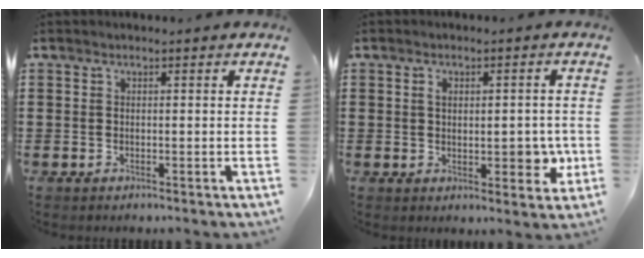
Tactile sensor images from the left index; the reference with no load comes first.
{"total": 5.3, "force": [0.0, 2.6, 4.6], "torque": [-0.062, -0.002, -0.006]}